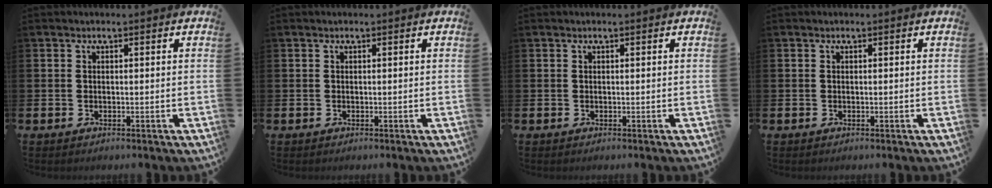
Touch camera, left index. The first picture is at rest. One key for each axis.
{"total": 0.0}
{"total": 0.0}
{"total": 0.0}